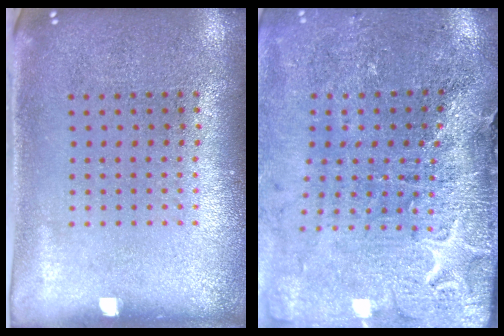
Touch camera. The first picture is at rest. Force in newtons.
{"total": 3.5, "press": 3.4, "slide": 0.8}